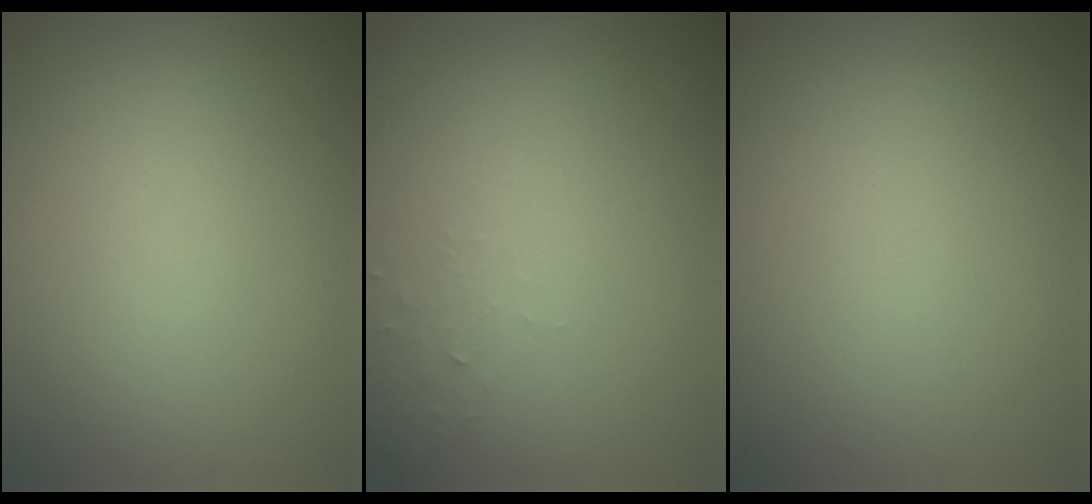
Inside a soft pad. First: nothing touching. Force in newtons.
{"total": 1.0, "press": 0.9, "slide": 0.1}
{"total": 0.0}